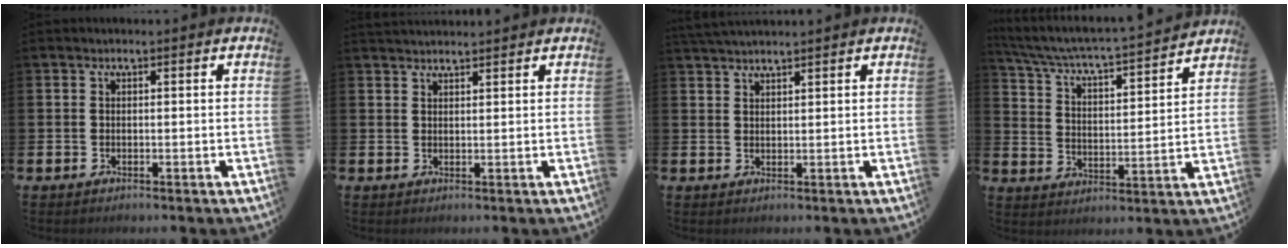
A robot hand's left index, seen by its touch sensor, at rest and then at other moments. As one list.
[{"total": 2.0, "force": [2.0, 0.2, 0.1], "torque": [0.003, -0.010, 0.034]}, {"total": 2.4, "force": [2.3, 0.0, 0.4], "torque": [-0.011, -0.007, 0.044]}, {"total": 5.1, "force": [4.9, 0.3, 1.6], "torque": [-0.060, -0.045, 0.075]}]